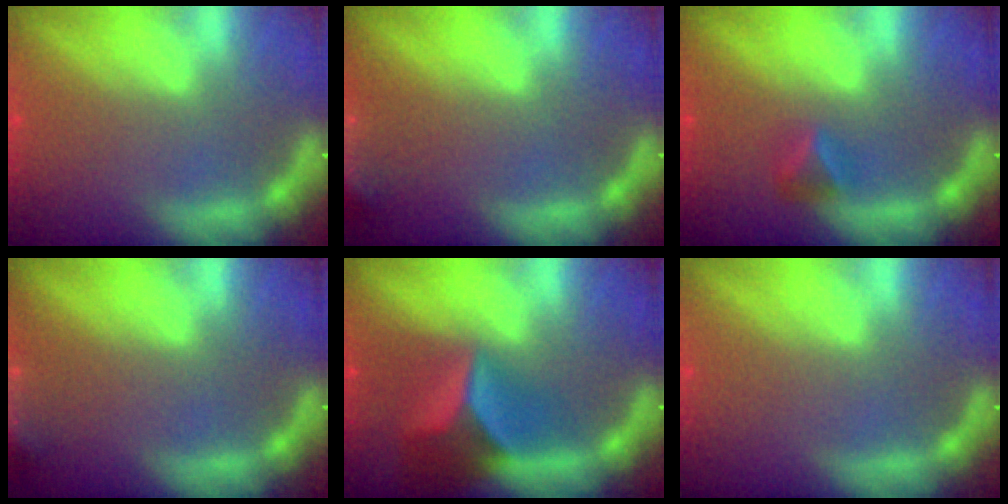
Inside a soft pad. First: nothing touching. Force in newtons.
{"total": 6.5}
{"total": 1.9}
{"total": 5.9}
{"total": 7.4}
{"total": 0.0}